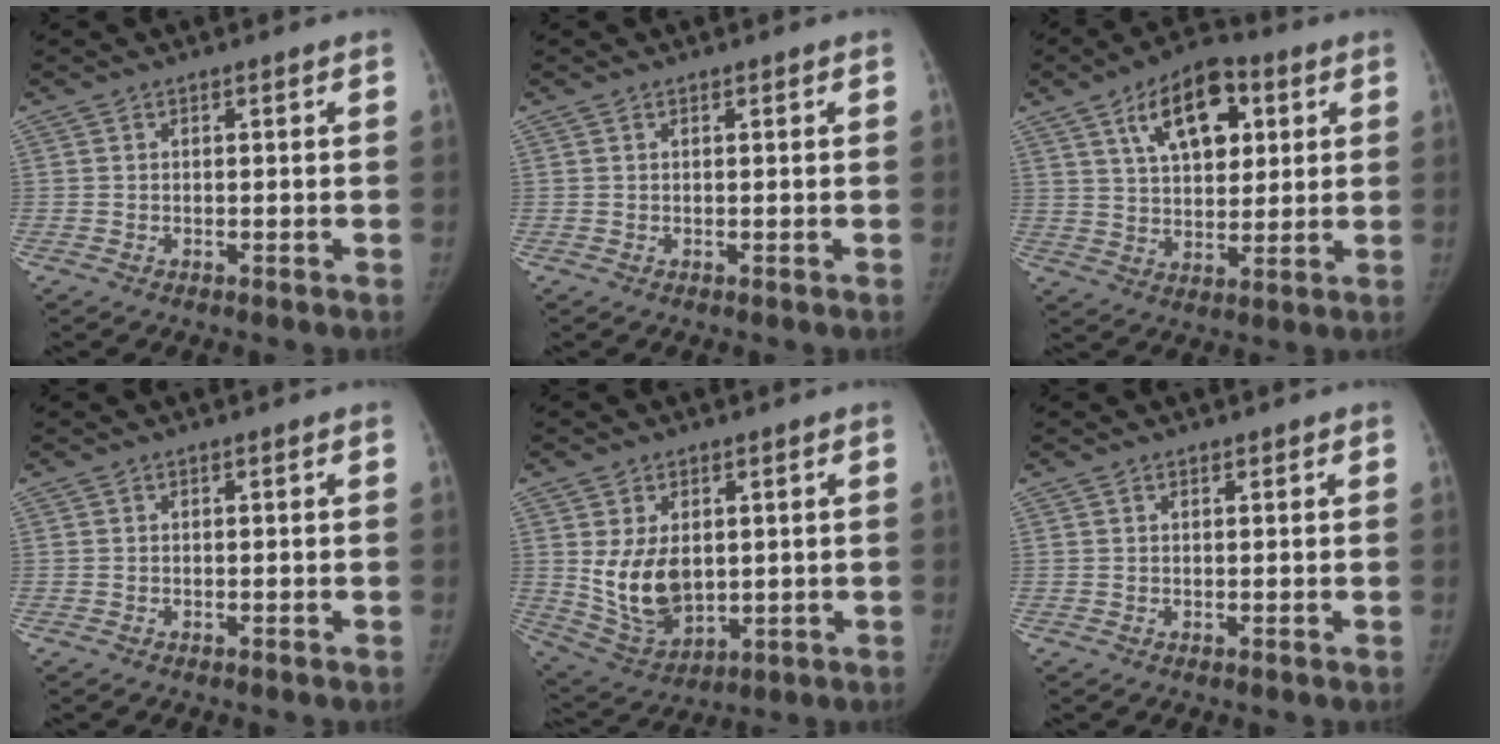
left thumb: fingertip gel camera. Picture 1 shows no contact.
{"total": 0.0}
{"total": 14.4, "force": [5.9, 7.9, 10.5], "torque": [-0.136, -0.010, 0.097]}
{"total": 0.0}
{"total": 11.4, "force": [1.1, 7.6, 8.4], "torque": [-0.130, -0.017, 0.044]}
{"total": 0.6, "force": [0.4, 0.3, 0.2], "torque": [-0.004, -0.003, 0.005]}